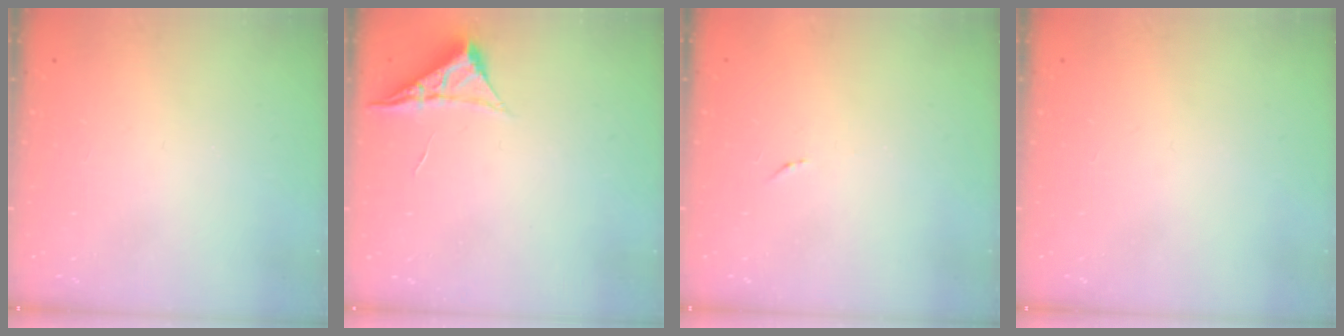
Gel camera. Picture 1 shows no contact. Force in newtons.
{"total": 4.7, "press": 4.7, "slide": 0.7}
{"total": 4.2, "press": 4.2, "slide": 0.3}
{"total": 0.0}